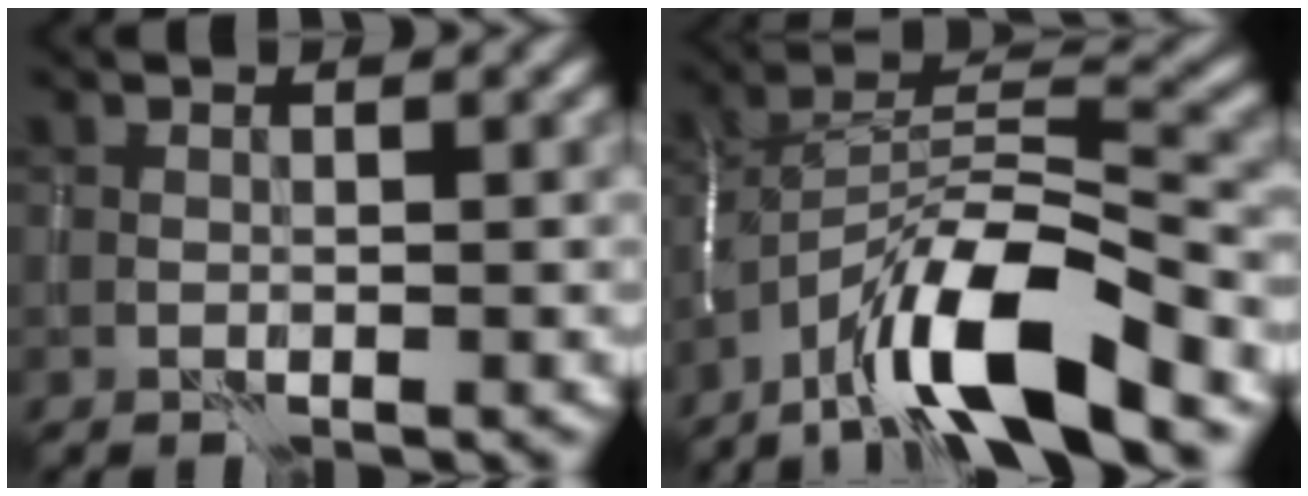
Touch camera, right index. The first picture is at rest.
{"total": 11.3, "force": [-7.4, 2.7, 8.1], "torque": [-0.136, 0.014, -0.139]}